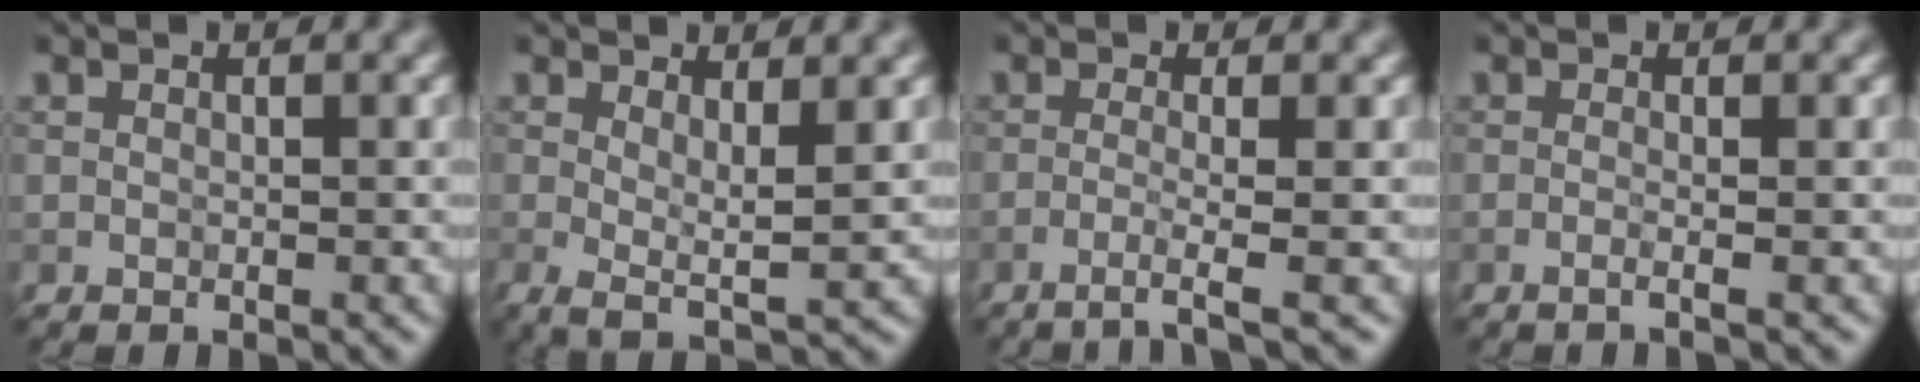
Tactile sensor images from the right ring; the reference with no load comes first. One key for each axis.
{"total": 3.2, "fx": 0.7, "fy": 0.9, "fz": 3.0, "tx": -0.050, "ty": -0.011, "tz": 0.012}
{"total": 2.8, "fx": -1.1, "fy": 0.5, "fz": 2.5, "tx": -0.033, "ty": -0.001, "tz": -0.035}
{"total": 2.1, "fx": -0.2, "fy": 0.9, "fz": 1.9, "tx": -0.013, "ty": -0.007, "tz": -0.027}